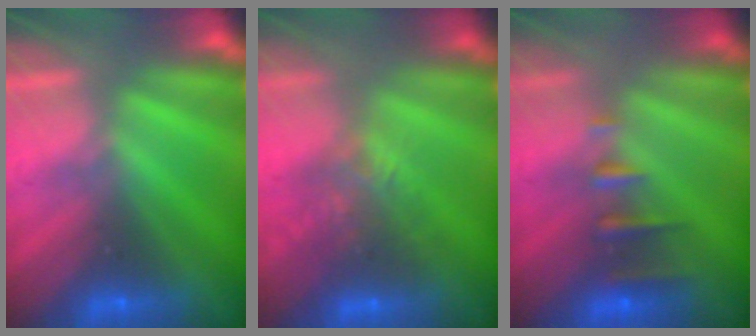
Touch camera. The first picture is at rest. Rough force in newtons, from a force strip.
{"total": 4.5}
{"total": 2.3}